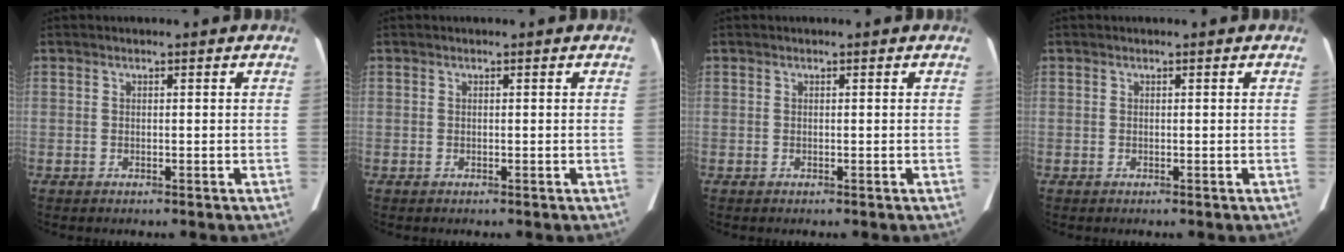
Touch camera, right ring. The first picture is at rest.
{"total": 0.0}
{"total": 0.0}
{"total": 0.0}